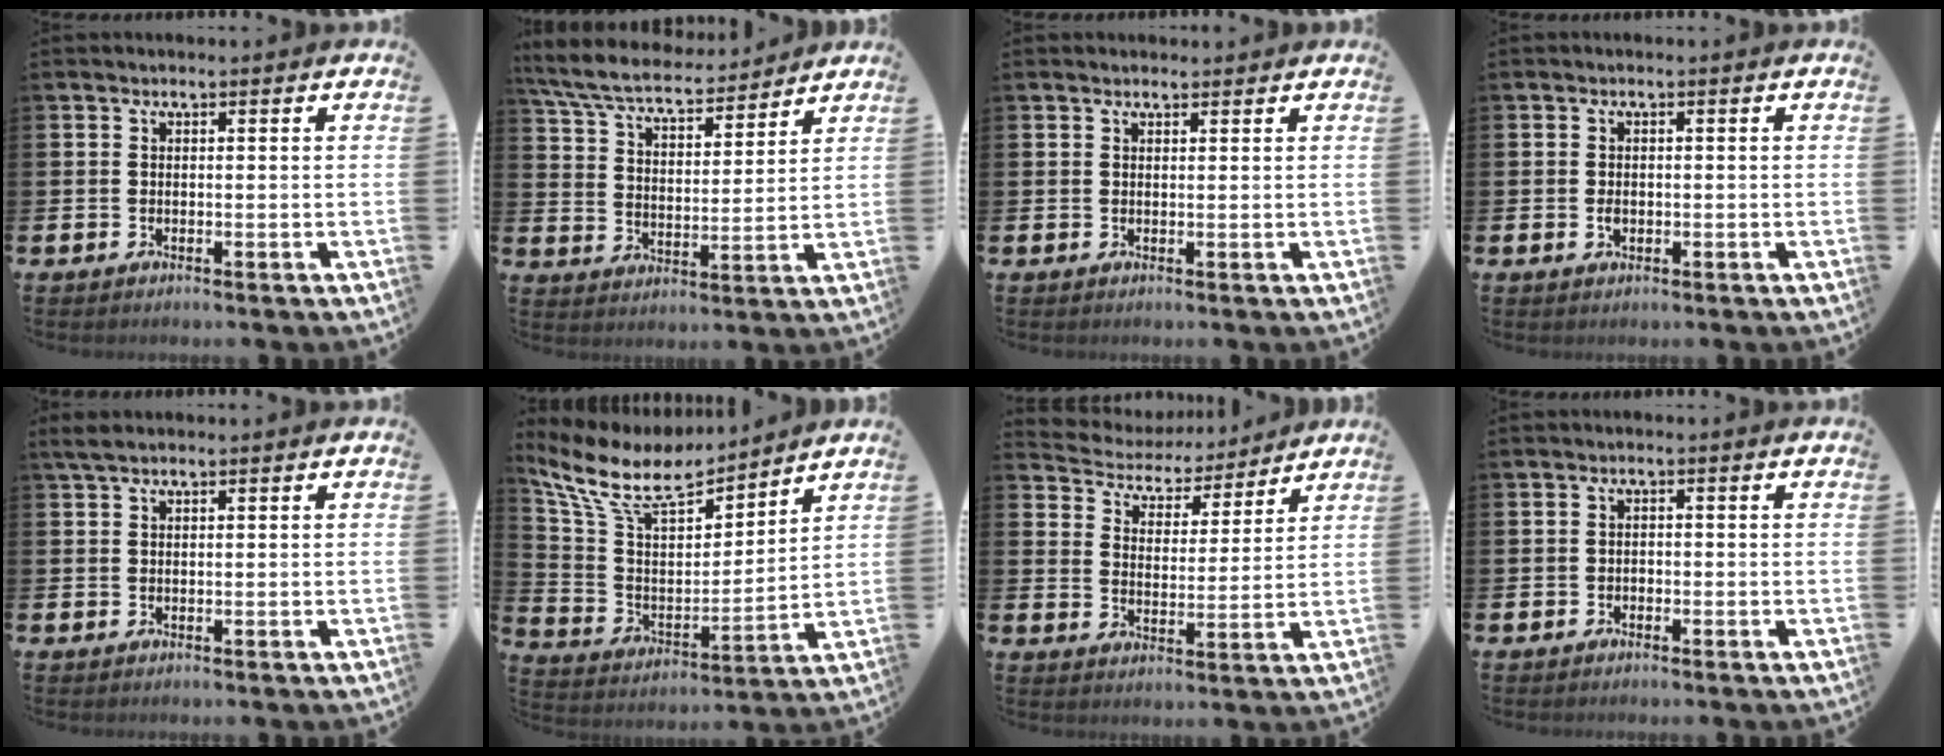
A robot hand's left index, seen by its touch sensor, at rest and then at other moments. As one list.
[{"total": 7.3, "force": [6.7, 1.6, 2.4], "torque": [-0.078, -0.040, 0.118]}, {"total": 1.0, "force": [0.9, 0.3, 0.1], "torque": [0.008, -0.001, 0.014]}, {"total": 1.2, "force": [-0.3, 0.9, 0.7], "torque": [-0.011, 0.004, -0.007]}, {"total": 1.6, "force": [1.2, 0.4, 1.0], "torque": [-0.024, 0.007, 0.021]}, {"total": 9.6, "force": [8.5, 3.0, 3.4], "torque": [-0.112, -0.055, 0.147]}, {"total": 4.7, "force": [4.3, 1.9, -0.1], "torque": [-0.031, -0.038, 0.070]}, {"total": 0.9, "force": [-0.7, 0.6, 0.0], "torque": [-0.005, 0.003, -0.015]}]